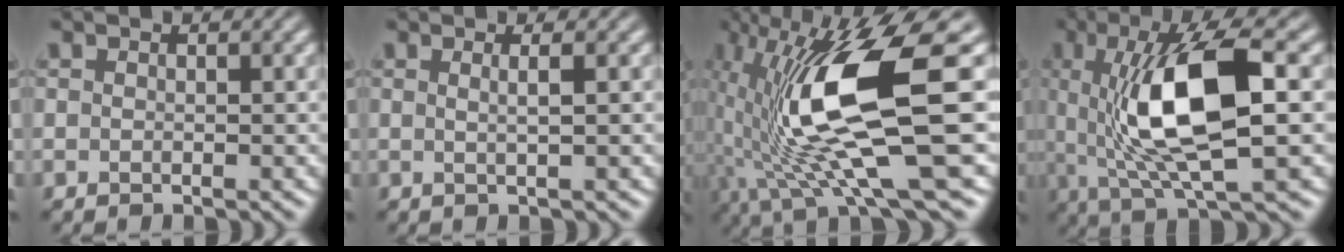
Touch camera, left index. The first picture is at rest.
{"total": 1.4, "force": [0.4, 0.2, 1.3], "torque": [-0.015, 0.008, 0.002]}
{"total": 13.1, "force": [1.1, 3.5, 12.6], "torque": [-0.240, -0.009, 0.027]}
{"total": 10.0, "force": [1.2, 2.9, 9.5], "torque": [-0.164, 0.004, 0.026]}